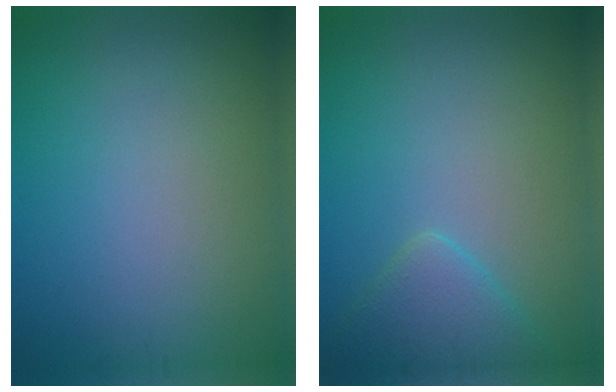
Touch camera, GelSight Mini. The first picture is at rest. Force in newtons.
{"total": 3.3, "press": 3.3, "slide": 0.3}